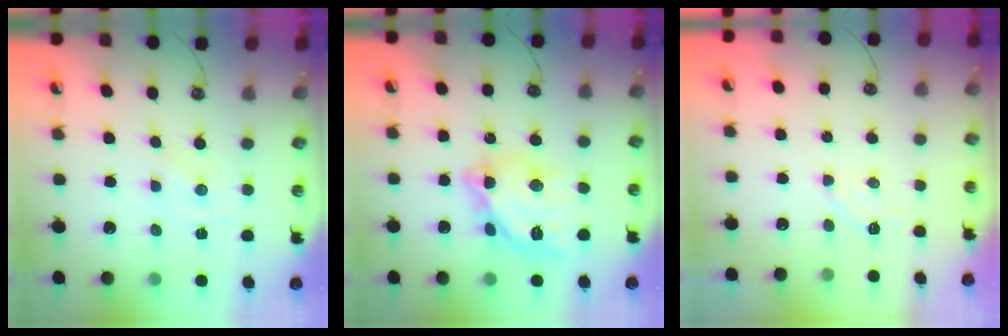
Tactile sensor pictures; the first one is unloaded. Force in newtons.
{"total": 17.4, "press": 17.3, "slide": 1.5}
{"total": 2.8, "press": 2.8, "slide": 0.5}